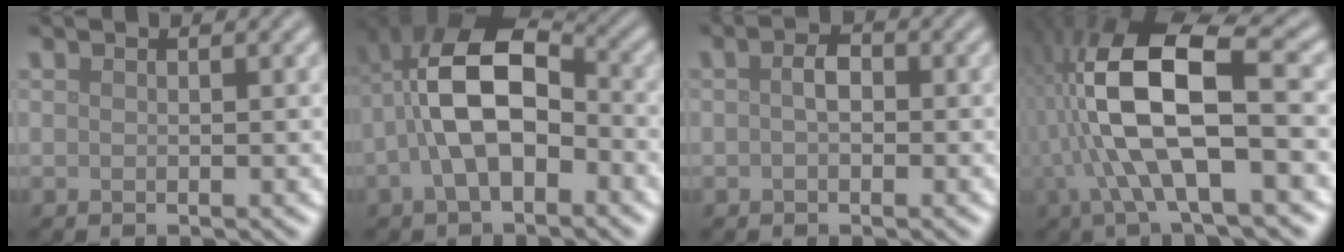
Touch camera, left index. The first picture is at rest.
{"total": 9.5, "force": [-1.1, 5.0, 8.0], "torque": [-0.163, 0.027, -0.029]}
{"total": 1.6, "force": [0.0, 0.9, 1.4], "torque": [-0.025, 0.006, -0.005]}
{"total": 11.7, "force": [-0.5, 3.6, 11.1], "torque": [-0.221, 0.019, -0.011]}